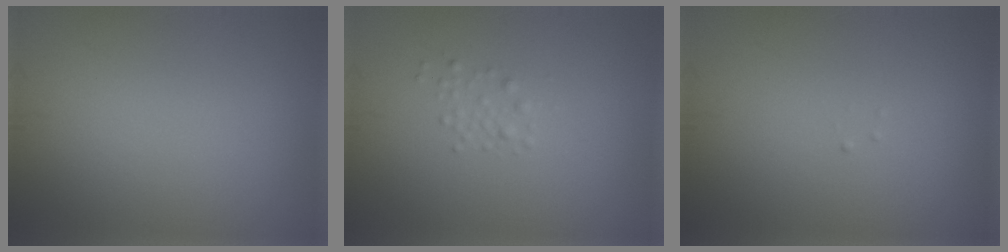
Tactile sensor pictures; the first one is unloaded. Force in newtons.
{"total": 1.1, "press": 1.1, "slide": 0.1}
{"total": 0.0}